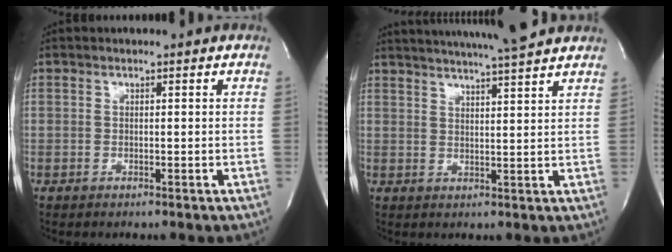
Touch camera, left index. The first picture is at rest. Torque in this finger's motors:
{"motor_torque": [0.46, -0.46, 0.32, 0.11]}